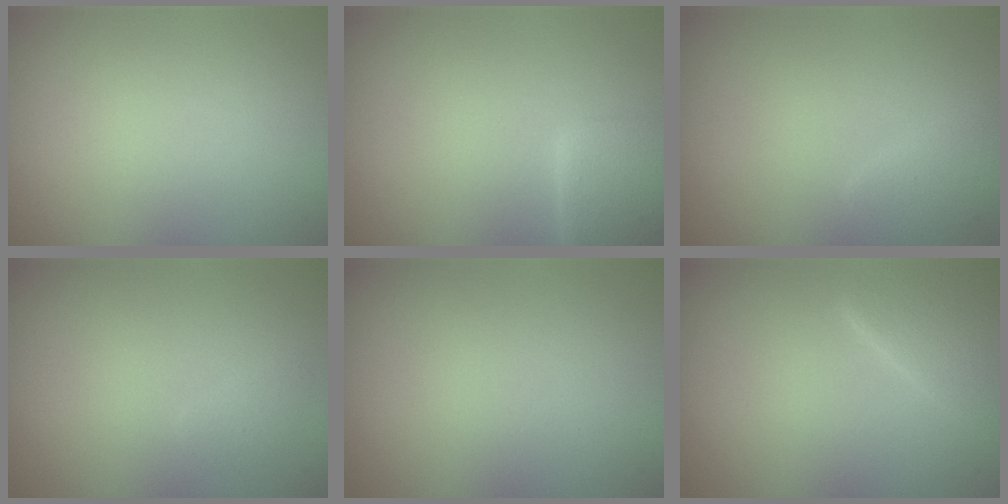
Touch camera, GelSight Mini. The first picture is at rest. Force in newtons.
{"total": 3.3, "press": 3.3, "slide": 0.2}
{"total": 1.6, "press": 1.6, "slide": 0.2}
{"total": 0.7, "press": 0.7, "slide": 0.1}
{"total": 0.0}
{"total": 3.5, "press": 3.5, "slide": 0.3}